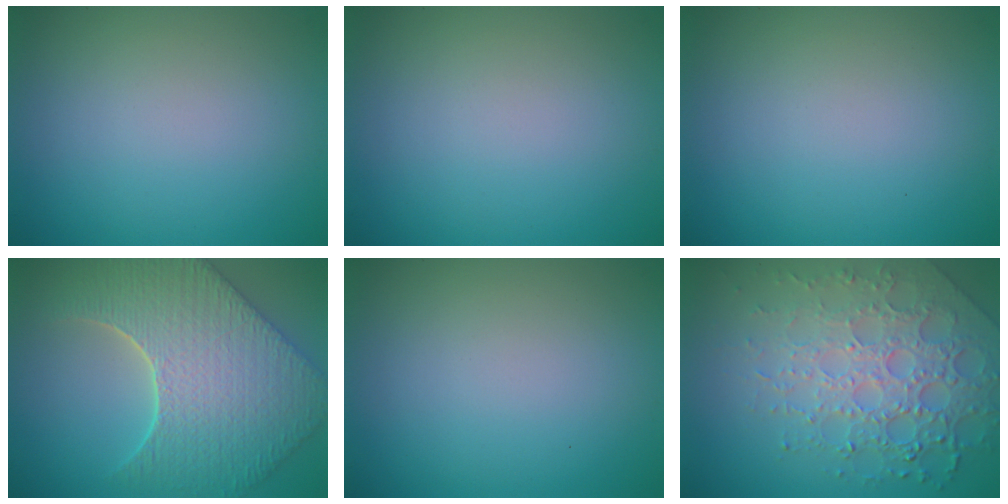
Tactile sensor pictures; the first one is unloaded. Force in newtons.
{"total": 0.0}
{"total": 0.0}
{"total": 8.8, "press": 7.2, "slide": 5.0}
{"total": 0.0}
{"total": 7.8, "press": 5.5, "slide": 5.5}